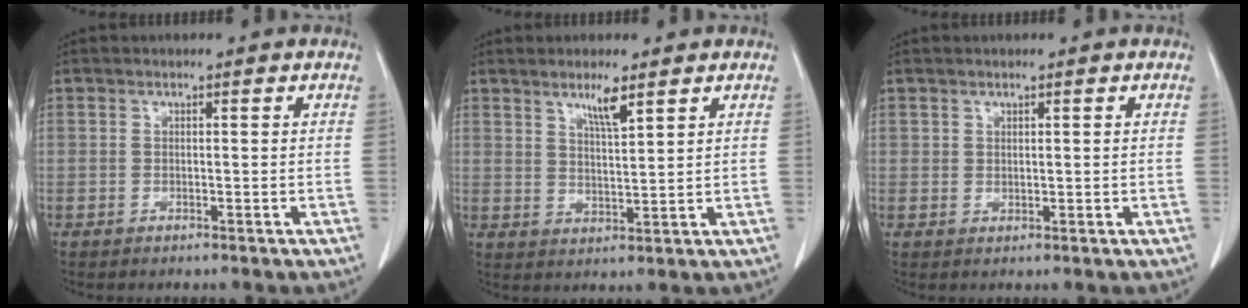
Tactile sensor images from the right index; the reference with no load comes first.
{"total": 4.5, "force": [3.0, 0.5, 3.3], "torque": [-0.061, -0.006, 0.054]}
{"total": 0.7, "force": [0.4, 0.5, 0.2], "torque": [0.003, -0.002, 0.004]}